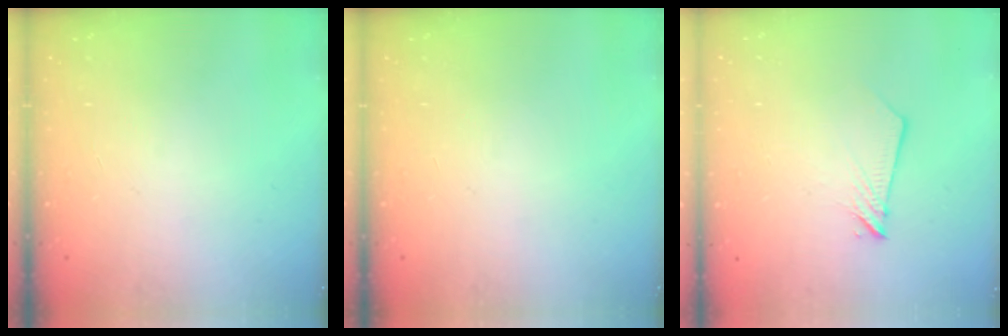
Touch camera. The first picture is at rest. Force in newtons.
{"total": 0.0}
{"total": 4.8, "press": 4.8, "slide": 0.5}